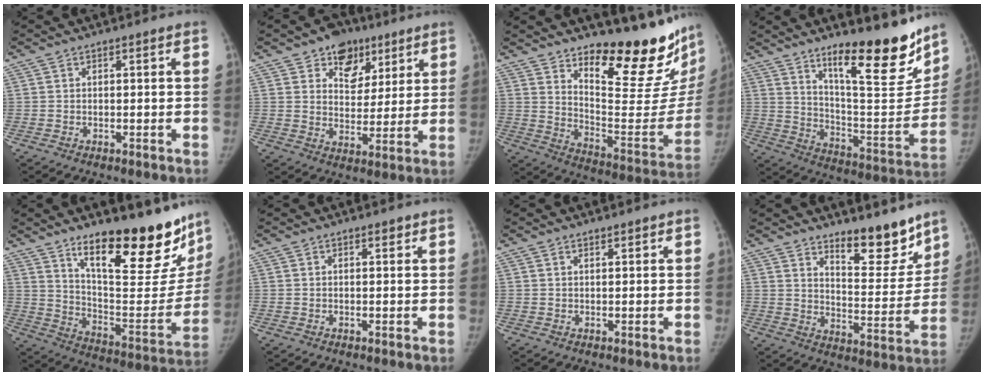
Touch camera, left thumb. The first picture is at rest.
{"total": 10.6, "force": [6.3, 7.5, 4.0], "torque": [-0.017, -0.025, 0.096]}
{"total": 24.4, "force": [18.1, 7.1, 14.7], "torque": [-0.170, -0.147, 0.262]}
{"total": 22.4, "force": [15.6, 5.4, 15.2], "torque": [-0.182, -0.110, 0.246]}
{"total": 27.7, "force": [18.7, 8.8, 18.4], "torque": [-0.219, -0.112, 0.285]}
{"total": 1.0, "force": [0.7, 0.4, 0.6], "torque": [-0.006, -0.004, 0.010]}
{"total": 1.1, "force": [0.9, 0.3, 0.5], "torque": [-0.007, -0.006, 0.015]}
{"total": 12.7, "force": [9.9, 4.2, 6.8], "torque": [-0.054, -0.087, 0.157]}